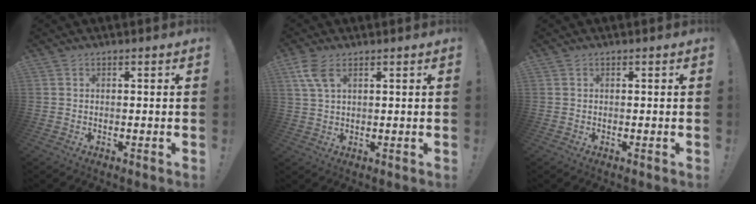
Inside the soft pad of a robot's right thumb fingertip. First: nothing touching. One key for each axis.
{"total": 6.1, "fx": 3.0, "fy": 2.7, "fz": 4.6, "tx": -0.100, "ty": -0.005, "tz": 0.058}
{"total": 0.0}